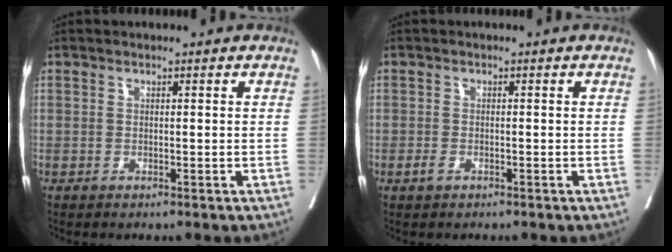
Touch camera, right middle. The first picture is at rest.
{"total": 1.1, "force": [-0.7, 0.5, 0.7], "torque": [-0.016, 0.000, -0.011]}